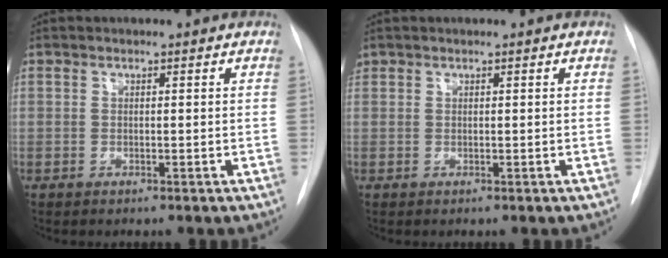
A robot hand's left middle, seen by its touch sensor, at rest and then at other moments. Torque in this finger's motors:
{"motor_torque": [0.07, -0.07, 0.10, 0.00]}